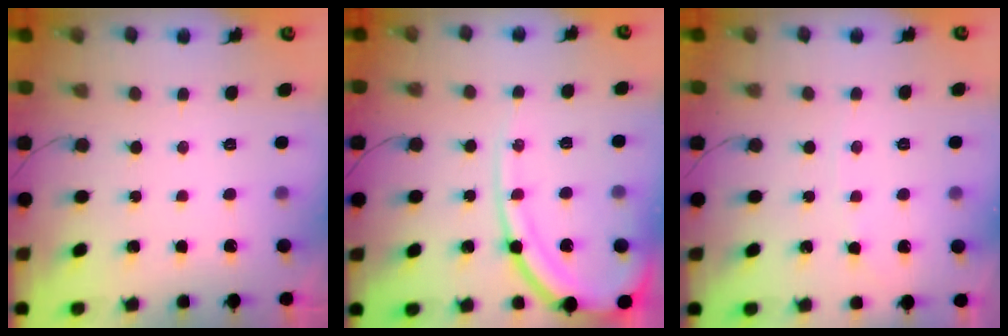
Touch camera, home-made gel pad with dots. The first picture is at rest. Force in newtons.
{"total": 14.0, "press": 13.9, "slide": 1.4}
{"total": 1.8, "press": 1.8, "slide": 0.3}